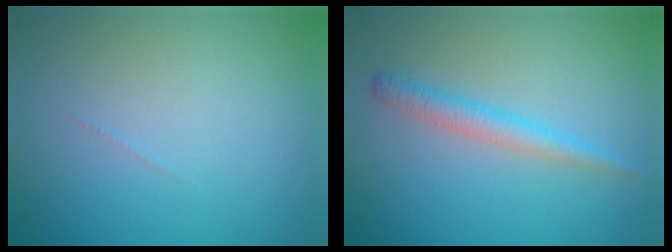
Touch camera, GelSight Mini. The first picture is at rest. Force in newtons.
{"total": 2.2, "press": 2.2, "slide": 0.1}